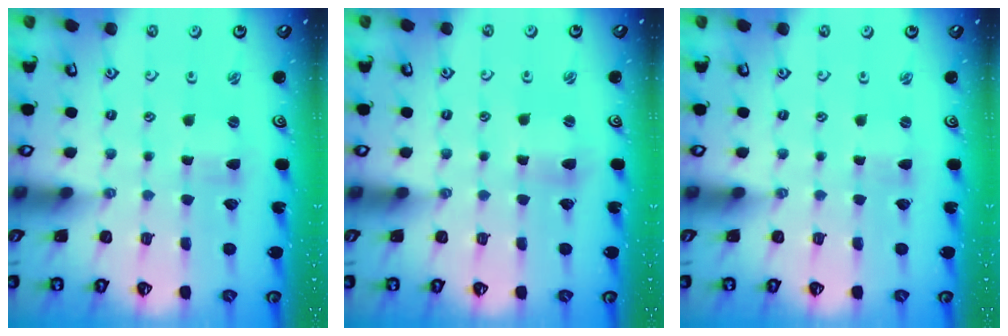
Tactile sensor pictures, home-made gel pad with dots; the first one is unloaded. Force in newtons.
{"total": 2.5, "press": 2.5, "slide": 0.3}
{"total": 0.0}